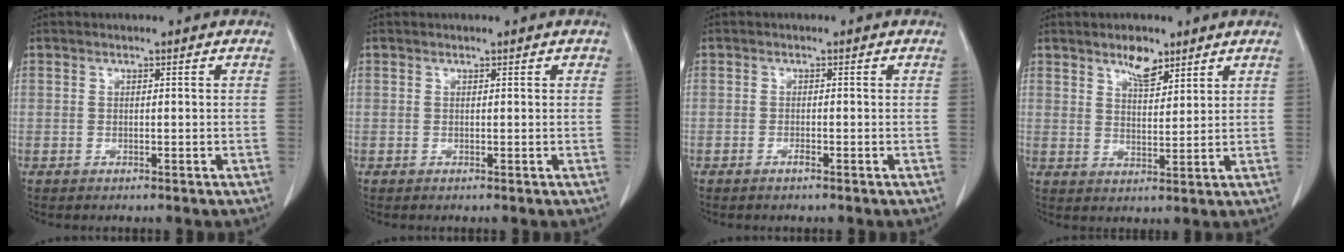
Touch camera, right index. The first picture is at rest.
{"total": 0.0}
{"total": 0.8, "force": [-0.6, 0.1, 0.5], "torque": [-0.010, 0.000, -0.010]}
{"total": 4.5, "force": [3.3, 1.6, 2.6], "torque": [-0.048, 0.000, 0.059]}